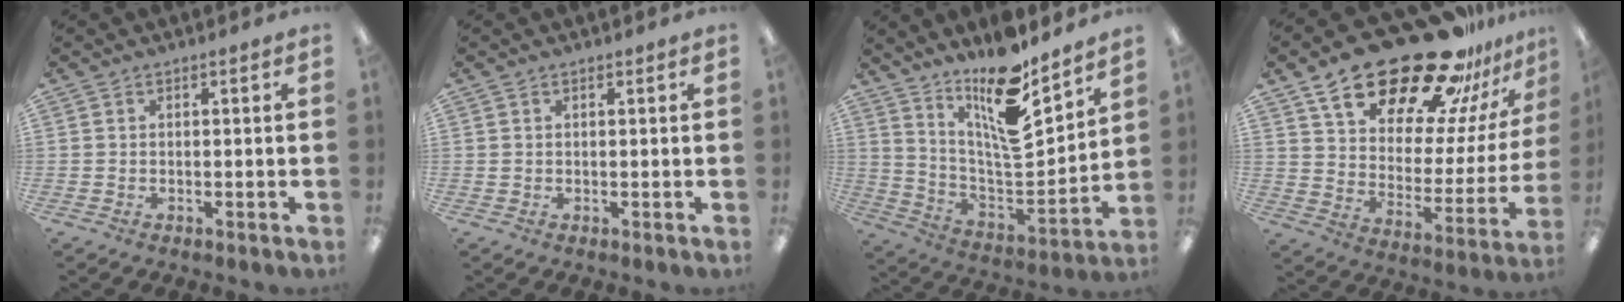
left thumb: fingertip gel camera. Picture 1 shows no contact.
{"total": 0.6, "force": [0.4, 0.4, 0.2], "torque": [-0.006, 0.003, 0.007]}
{"total": 16.6, "force": [12.5, 4.3, 10.0], "torque": [-0.173, -0.105, 0.214]}
{"total": 28.7, "force": [21.5, 12.1, 14.8], "torque": [-0.231, -0.141, 0.370]}